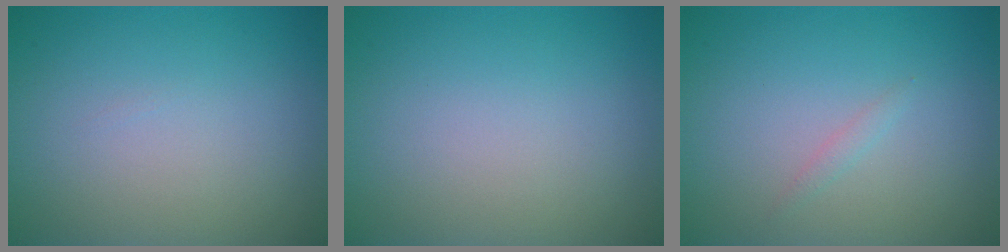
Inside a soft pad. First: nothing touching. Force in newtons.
{"total": 0.0}
{"total": 0.6, "press": 0.6, "slide": 0.1}